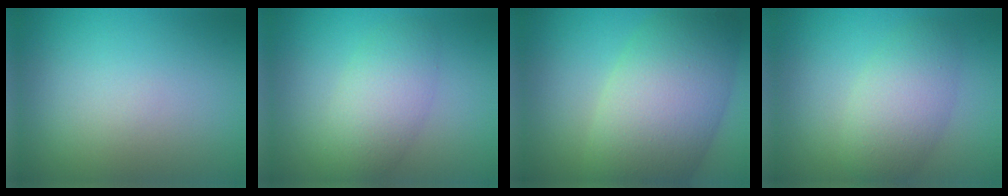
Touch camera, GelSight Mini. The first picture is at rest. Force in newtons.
{"total": 3.9, "press": 3.9, "slide": 0.2}
{"total": 11.0, "press": 10.9, "slide": 0.4}
{"total": 4.5, "press": 4.5, "slide": 0.2}